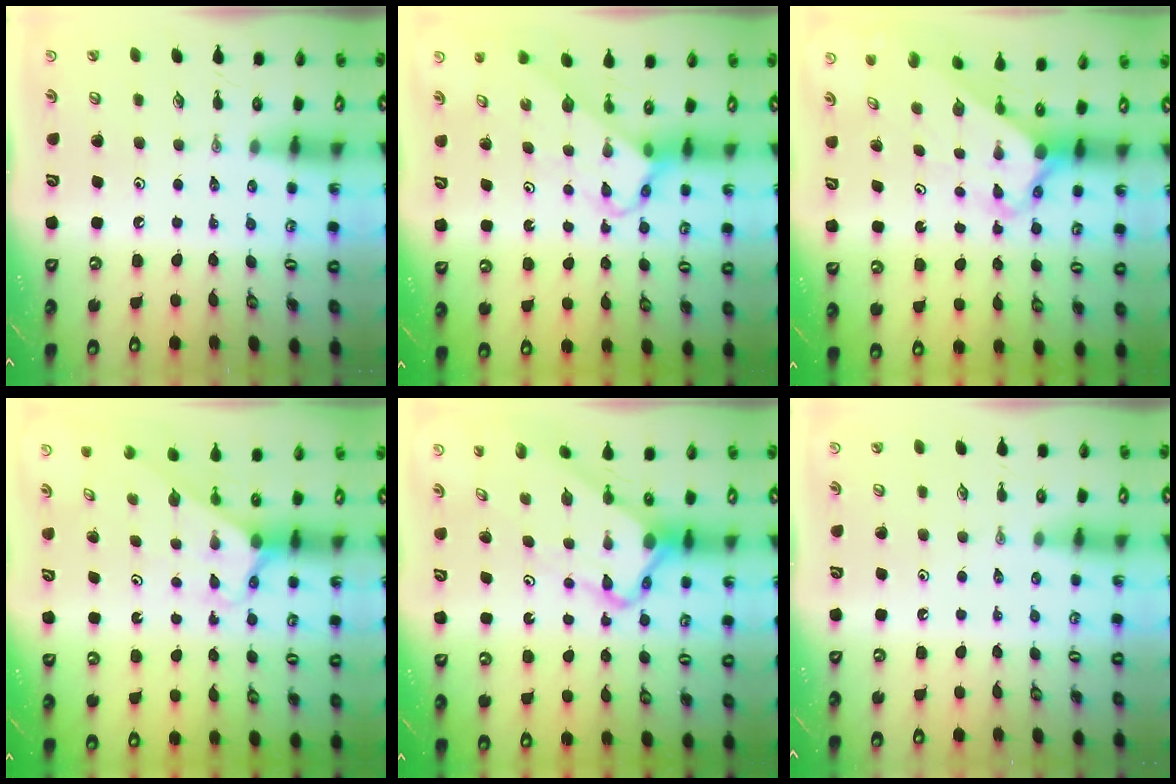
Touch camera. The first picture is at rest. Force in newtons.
{"total": 3.7, "press": 3.7, "slide": 0.1}
{"total": 3.2, "press": 3.1, "slide": 0.2}
{"total": 2.5, "press": 2.5, "slide": 0.2}
{"total": 6.8, "press": 6.8, "slide": 0.4}
{"total": 0.0}